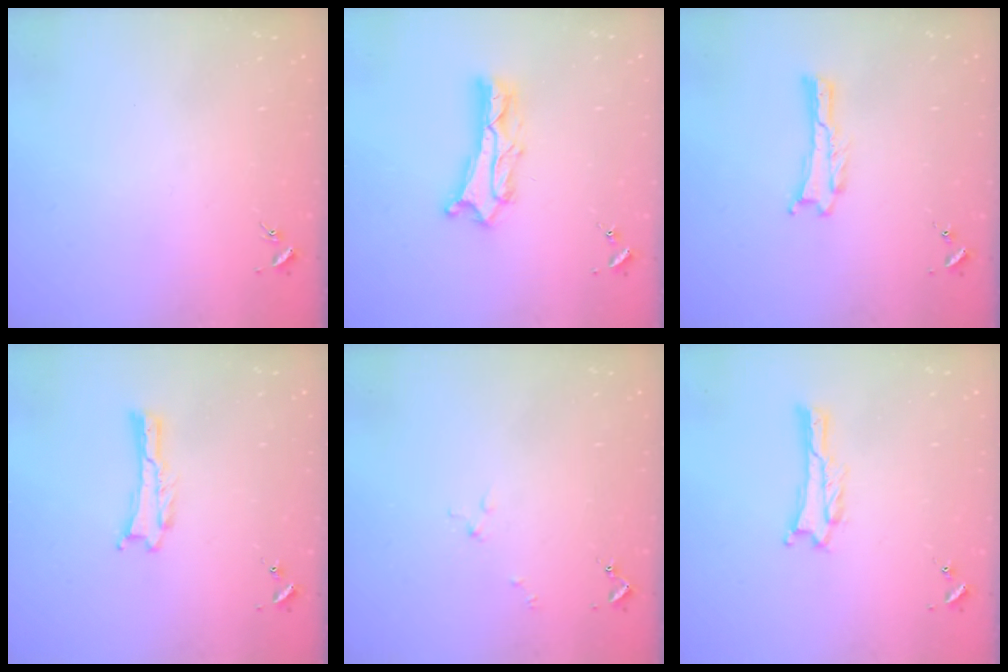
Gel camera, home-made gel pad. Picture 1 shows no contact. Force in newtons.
{"total": 6.1, "press": 6.1, "slide": 0.5}
{"total": 0.0}
{"total": 0.0}
{"total": 1.7, "press": 1.7, "slide": 0.3}
{"total": 1.0, "press": 1.0, "slide": 0.1}